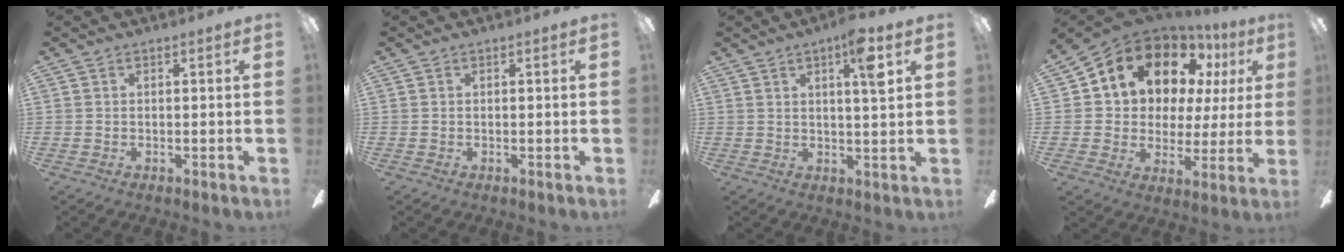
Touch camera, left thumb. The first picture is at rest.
{"total": 0.0}
{"total": 7.3, "force": [3.5, 1.2, 6.3], "torque": [-0.097, -0.007, 0.050]}
{"total": 15.7, "force": [8.4, 11.0, 7.4], "torque": [-0.129, -0.043, 0.161]}